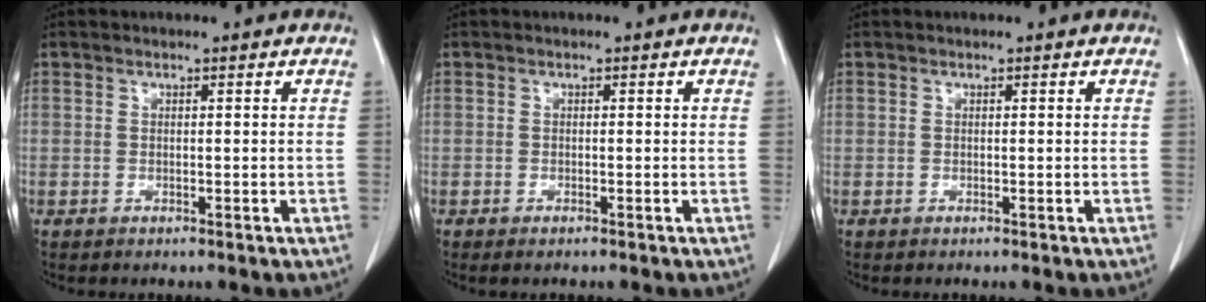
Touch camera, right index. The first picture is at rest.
{"total": 0.7, "force": [-0.6, 0.1, 0.4], "torque": [-0.011, -0.002, -0.007]}
{"total": 0.0}